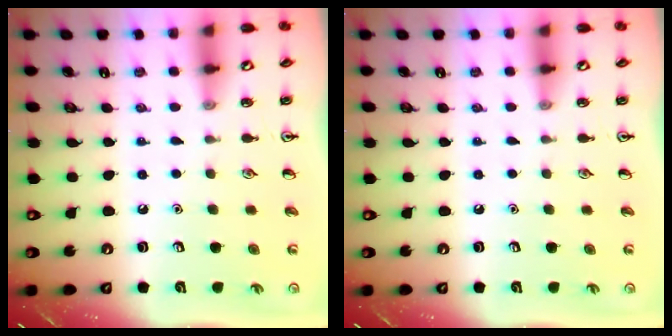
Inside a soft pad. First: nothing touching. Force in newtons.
{"total": 0.0}